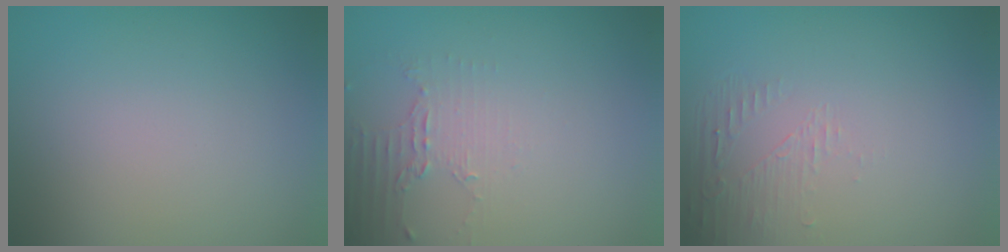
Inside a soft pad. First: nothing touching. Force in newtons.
{"total": 2.1, "press": 1.5, "slide": 1.4}
{"total": 1.3, "press": 0.0, "slide": 1.3}